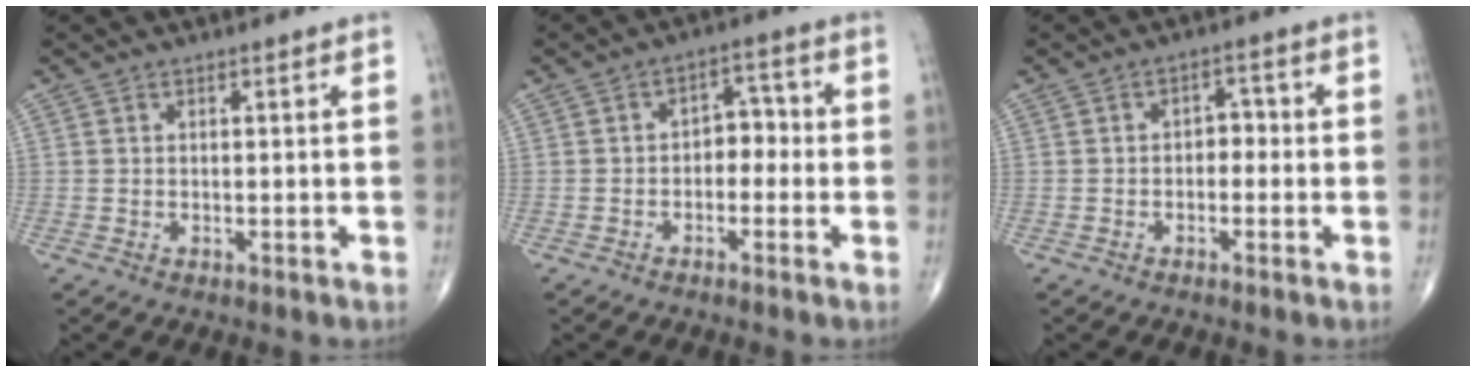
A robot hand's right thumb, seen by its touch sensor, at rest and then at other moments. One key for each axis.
{"total": 4.8, "fx": -1.0, "fy": 3.3, "fz": 3.3, "tx": -0.022, "ty": 0.027, "tz": -0.026}
{"total": 3.0, "fx": -0.6, "fy": 2.1, "fz": 2.0, "tx": -0.008, "ty": 0.016, "tz": -0.018}